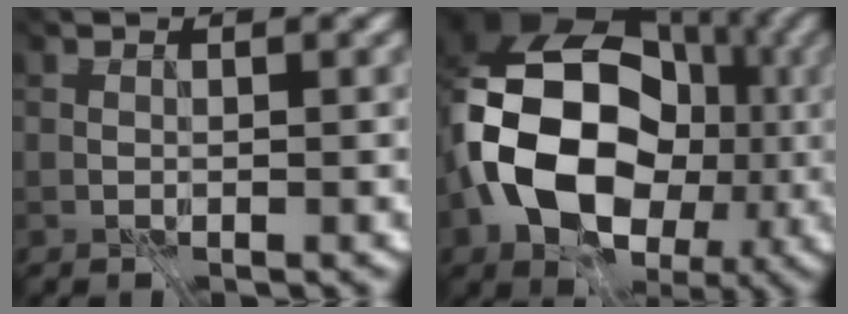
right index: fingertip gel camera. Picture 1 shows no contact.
{"total": 14.8, "force": [-4.5, 10.5, 9.5], "torque": [-0.161, -0.011, -0.058]}